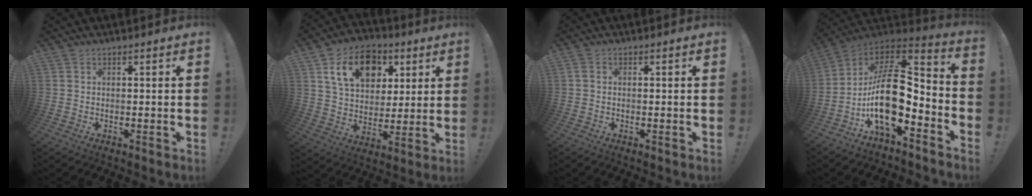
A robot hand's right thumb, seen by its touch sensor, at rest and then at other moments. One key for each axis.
{"total": 17.0, "fx": 7.2, "fy": 12.2, "fz": 9.4, "tx": -0.139, "ty": -0.023, "tz": 0.135}
{"total": 0.7, "fx": -0.3, "fy": 0.5, "fz": 0.3, "tx": -0.009, "ty": 0.004, "tz": -0.004}
{"total": 20.4, "fx": -3.7, "fy": 10.5, "fz": 17.1, "tx": -0.312, "ty": 0.016, "tz": -0.058}